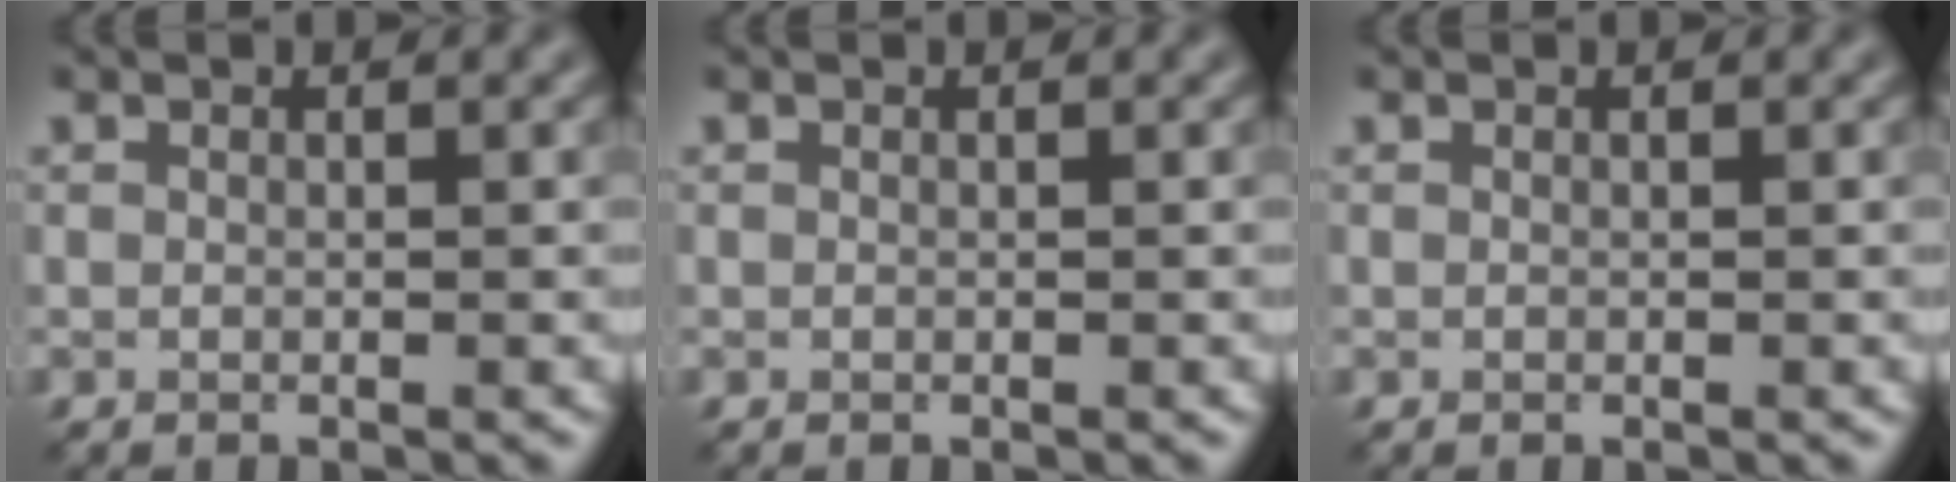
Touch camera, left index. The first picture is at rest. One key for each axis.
{"total": 0.0}
{"total": 0.0}